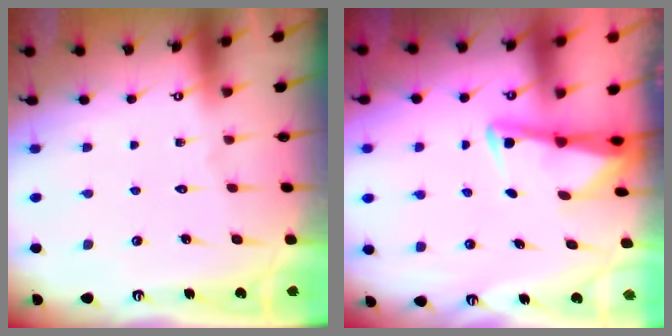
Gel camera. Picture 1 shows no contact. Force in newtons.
{"total": 2.9, "press": 2.9, "slide": 0.4}